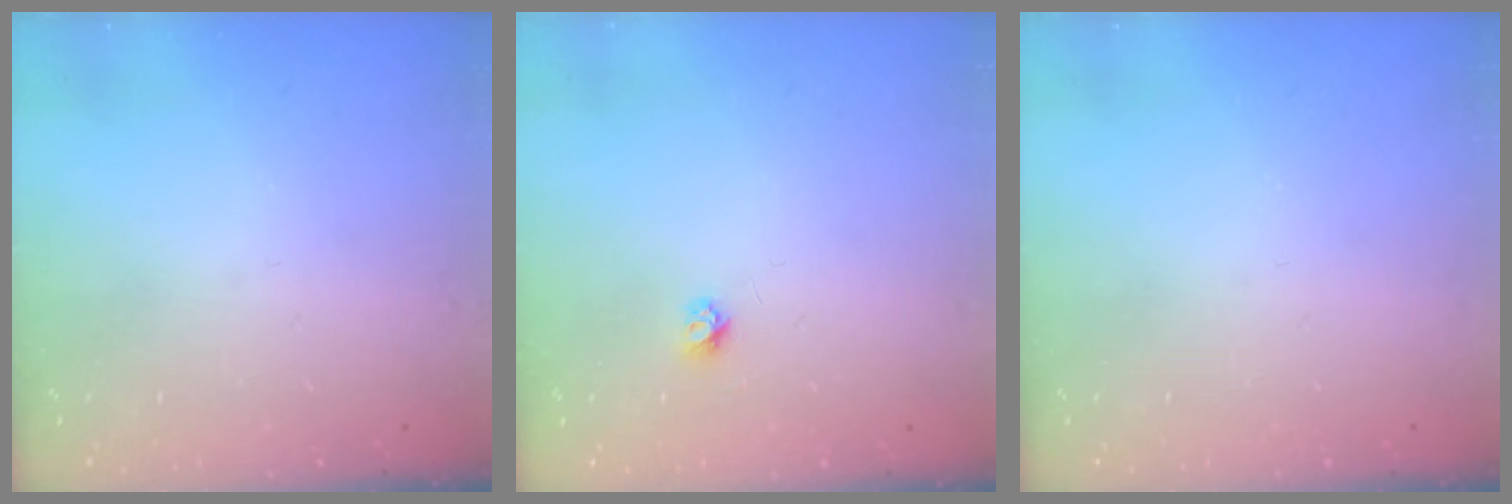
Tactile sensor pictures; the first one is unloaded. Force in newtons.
{"total": 3.4, "press": 3.4, "slide": 0.4}
{"total": 0.0}